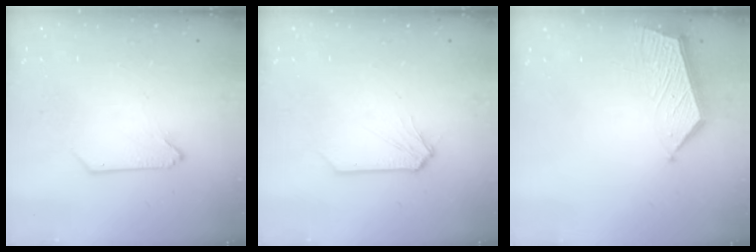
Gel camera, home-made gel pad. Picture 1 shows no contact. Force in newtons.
{"total": 1.0, "press": 1.0, "slide": 0.1}
{"total": 7.3, "press": 7.3, "slide": 0.5}